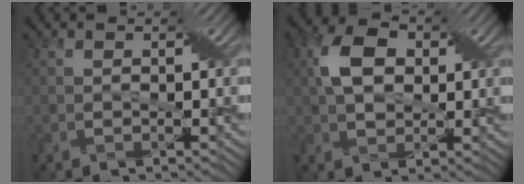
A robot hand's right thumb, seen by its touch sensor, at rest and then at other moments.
{"total": 5.8, "force": [1.4, 3.9, 4.1], "torque": [-0.086, 0.012, 0.018]}